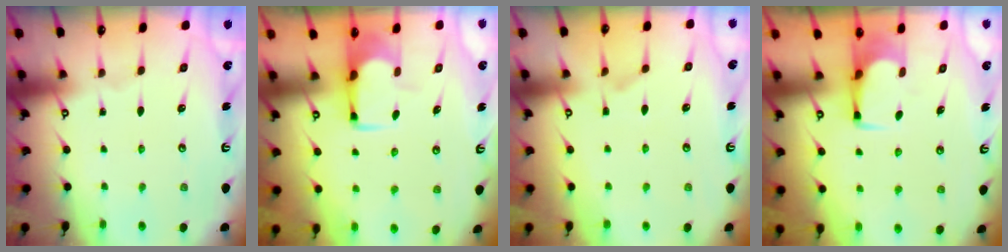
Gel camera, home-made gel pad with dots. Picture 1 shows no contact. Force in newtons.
{"total": 1.7, "press": 1.6, "slide": 0.6}
{"total": 4.0, "press": 3.8, "slide": 1.2}
{"total": 2.5, "press": 2.4, "slide": 0.4}